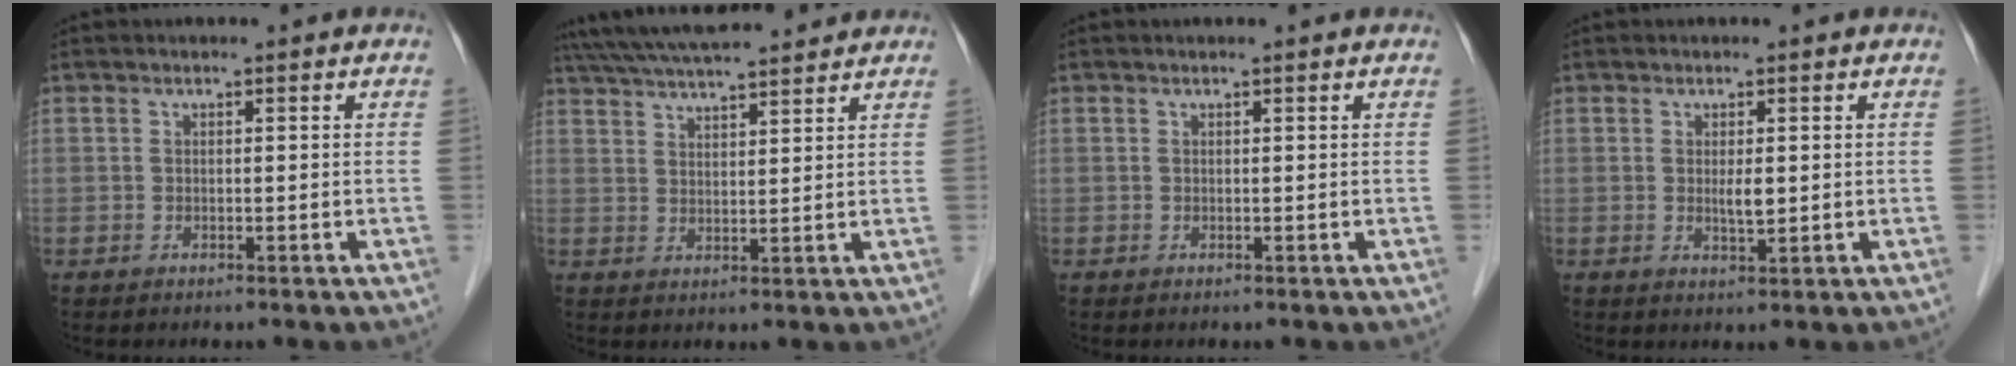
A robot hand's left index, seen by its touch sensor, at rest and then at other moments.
{"total": 13.9, "force": [12.5, 1.6, 5.7], "torque": [-0.105, 0.040, 0.195]}
{"total": 0.5, "force": [0.5, 0.0, 0.2], "torque": [-0.005, 0.001, 0.006]}
{"total": 2.0, "force": [0.2, 0.5, 2.0], "torque": [-0.039, -0.003, 0.007]}